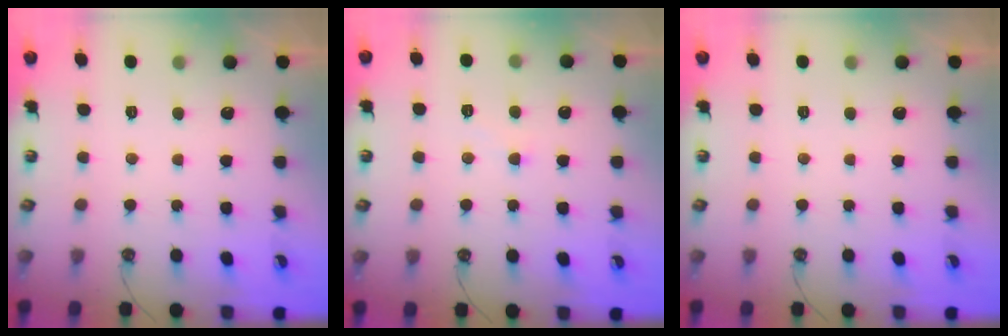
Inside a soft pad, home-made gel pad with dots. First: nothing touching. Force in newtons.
{"total": 2.0, "press": 2.0, "slide": 0.4}
{"total": 0.0}